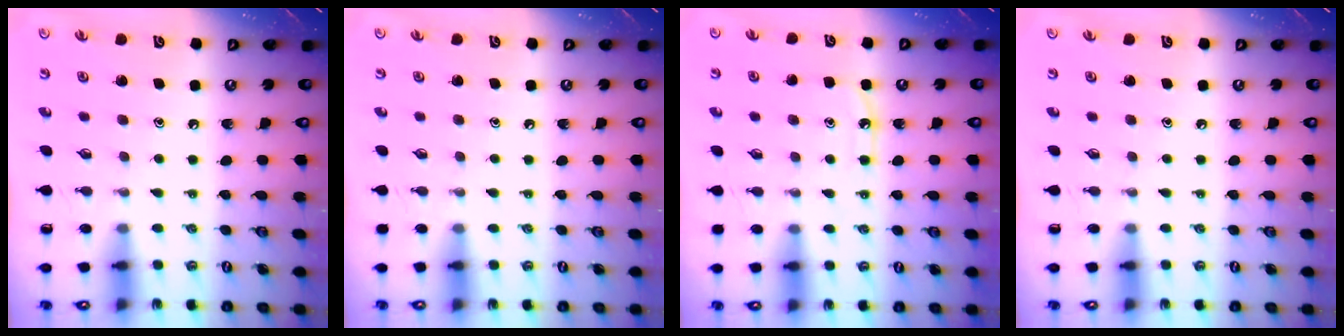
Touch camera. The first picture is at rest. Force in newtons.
{"total": 2.8, "press": 2.7, "slide": 0.4}
{"total": 6.1, "press": 6.1, "slide": 0.8}
{"total": 0.0}